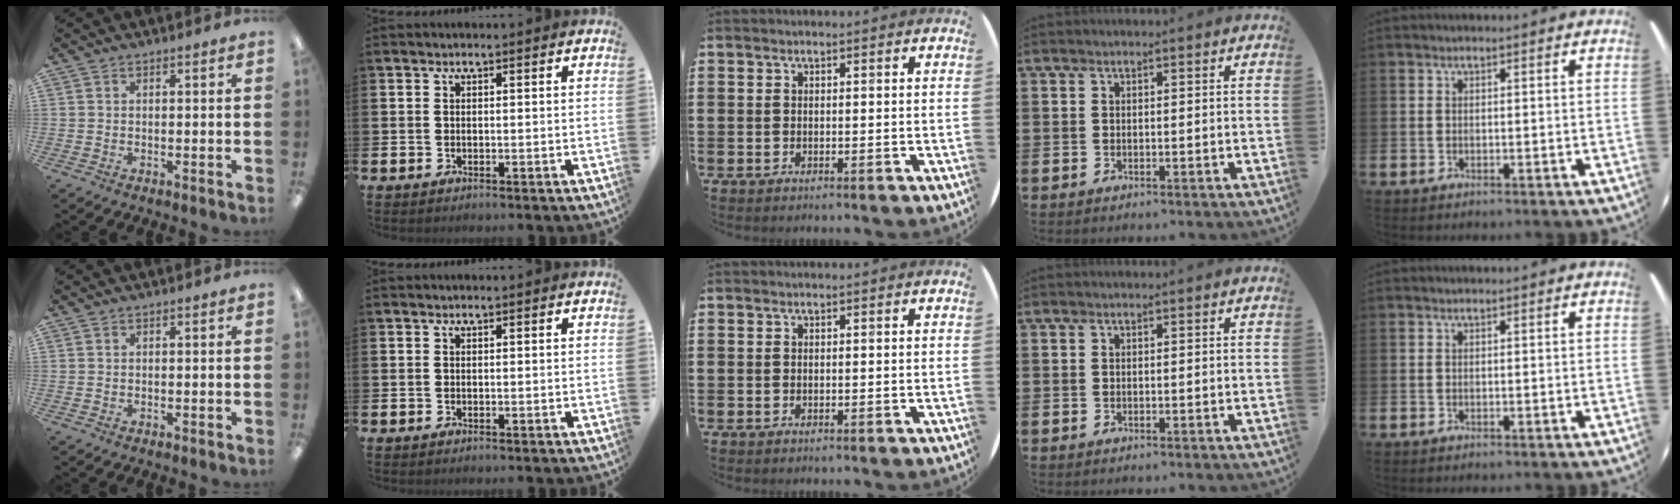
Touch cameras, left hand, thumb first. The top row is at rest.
{}